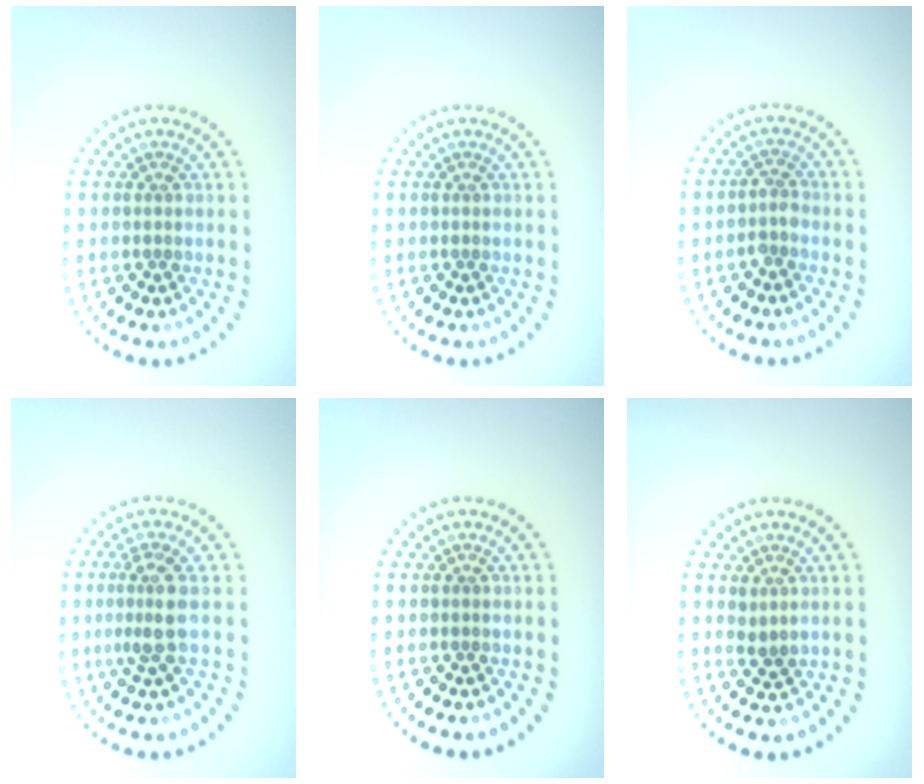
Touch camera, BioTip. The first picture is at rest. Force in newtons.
{"total": 0.0}
{"total": 1.4, "press": 1.1, "slide": 0.9}
{"total": 2.6, "press": 2.0, "slide": 1.8}
{"total": 0.0}
{"total": 1.2, "press": 1.0, "slide": 0.6}